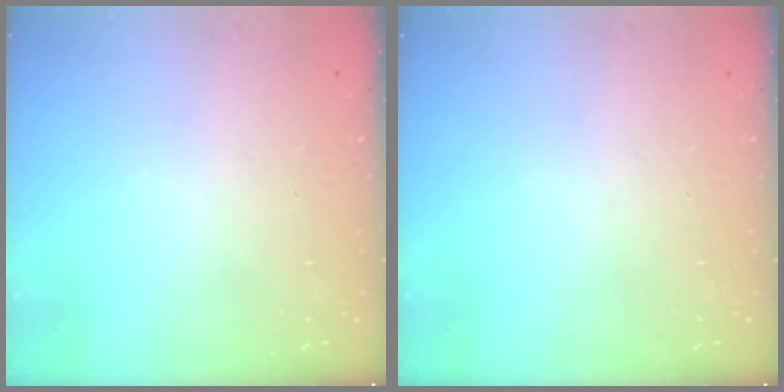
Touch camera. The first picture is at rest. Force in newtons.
{"total": 0.0}